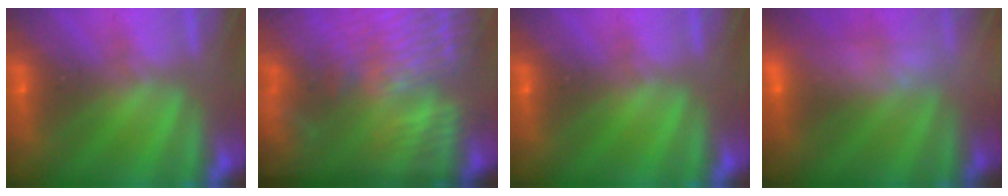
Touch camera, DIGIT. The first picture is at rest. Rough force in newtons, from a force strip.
{"total": 7.9}
{"total": 0.0}
{"total": 2.6}